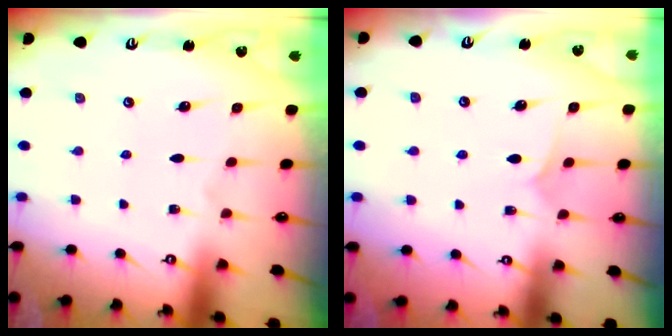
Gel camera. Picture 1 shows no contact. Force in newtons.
{"total": 4.0, "press": 4.0, "slide": 0.4}